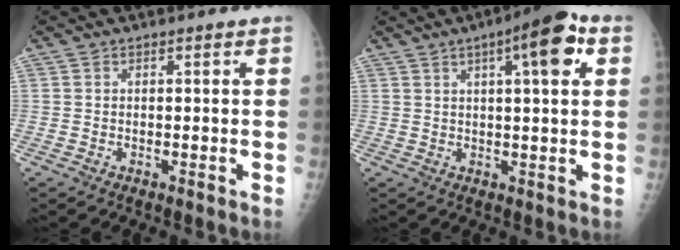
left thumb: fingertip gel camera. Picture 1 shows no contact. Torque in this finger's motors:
{"motor_torque": [0.23, 0.38, 0.00, -0.09, 0.19]}